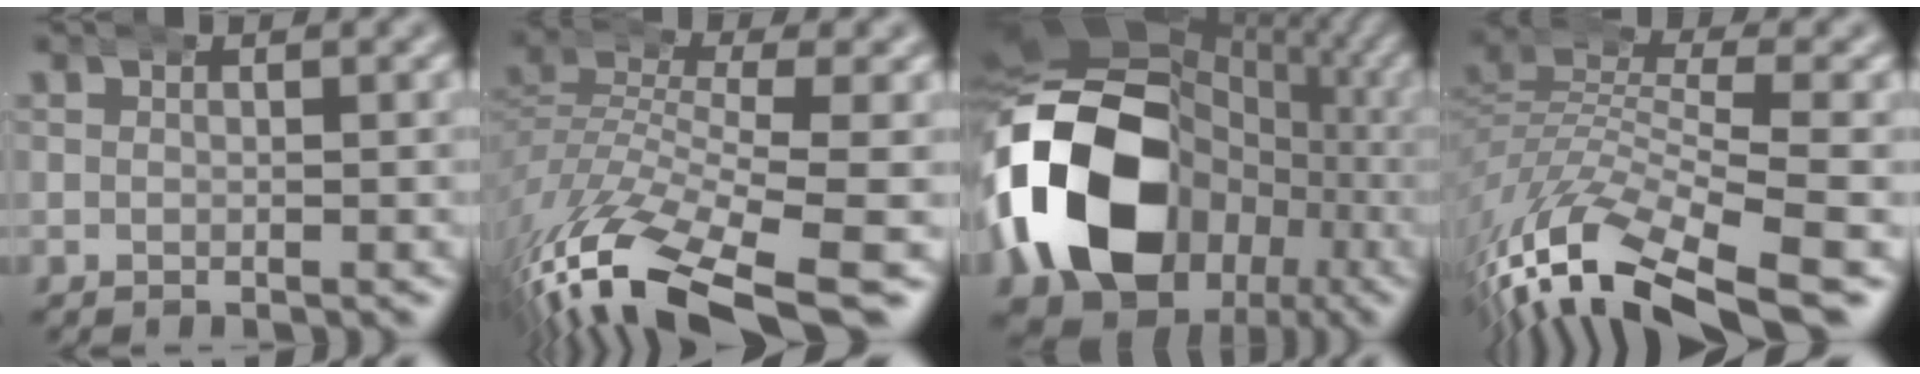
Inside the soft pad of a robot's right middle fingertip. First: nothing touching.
{"total": 12.3, "force": [-7.7, 4.8, 8.2], "torque": [-0.190, -0.056, -0.093]}
{"total": 21.3, "force": [-1.1, 15.7, 14.3], "torque": [-0.244, -0.031, -0.015]}
{"total": 10.8, "force": [-5.0, 5.0, 8.1], "torque": [-0.176, -0.041, -0.055]}